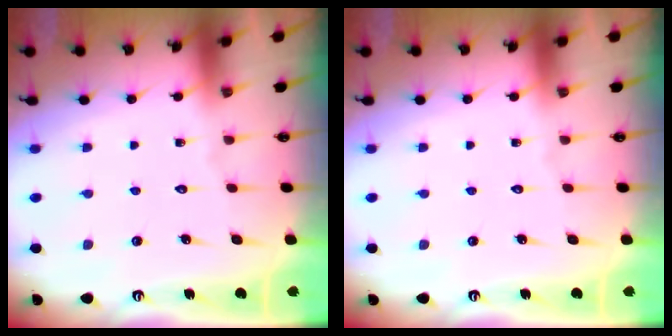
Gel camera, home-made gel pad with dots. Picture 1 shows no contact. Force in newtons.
{"total": 0.0}